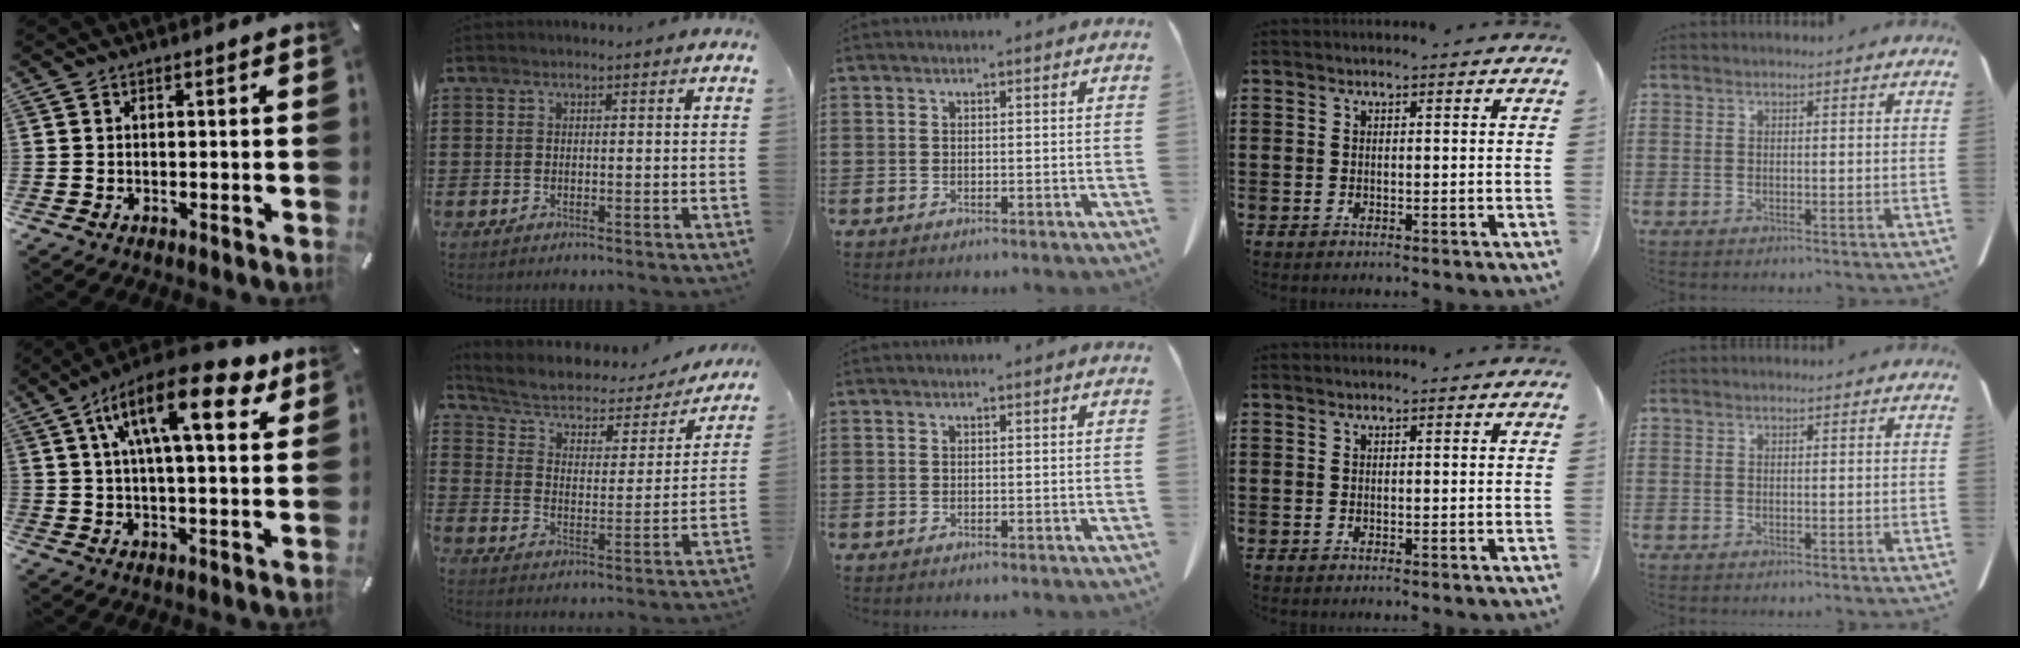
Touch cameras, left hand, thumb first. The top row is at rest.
{"thumb": {"total": 17.7, "force": [7.9, 6.4, 14.5], "torque": [-0.246, -0.017, 0.122]}, "index": {"total": 4.1, "force": [2.7, 2.3, 2.1], "torque": [-0.057, -0.017, 0.038]}}